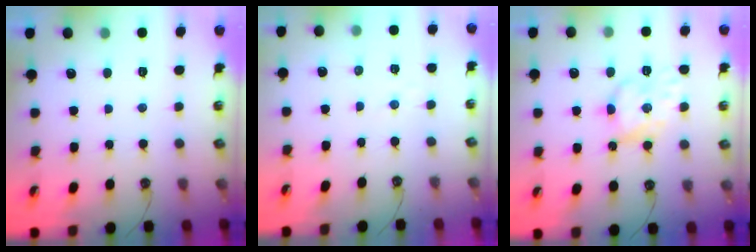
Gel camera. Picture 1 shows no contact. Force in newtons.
{"total": 1.8, "press": 1.7, "slide": 0.2}
{"total": 10.1, "press": 10.1, "slide": 0.4}